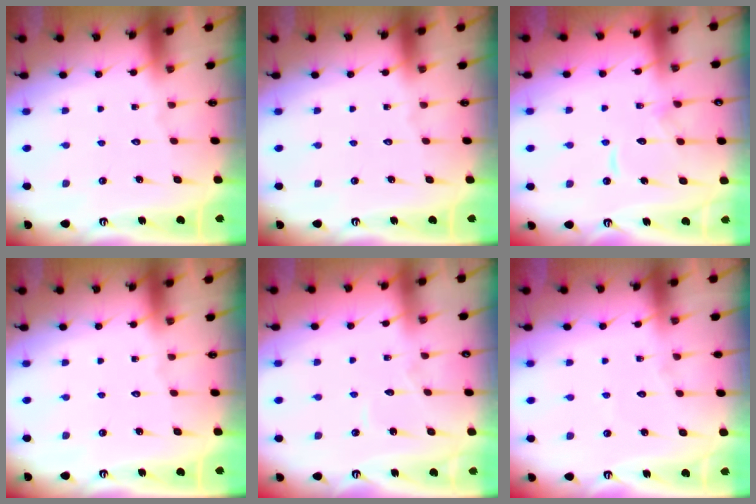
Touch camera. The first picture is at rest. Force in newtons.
{"total": 0.0}
{"total": 10.1, "press": 10.0, "slide": 1.1}
{"total": 0.0}
{"total": 2.9, "press": 2.9, "slide": 0.3}
{"total": 2.9, "press": 2.9, "slide": 0.3}